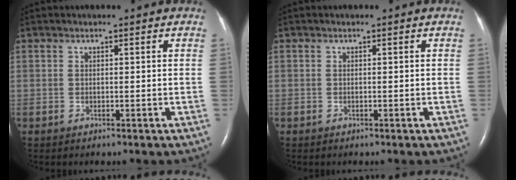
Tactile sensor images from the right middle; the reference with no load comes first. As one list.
[{"total": 0.0}]